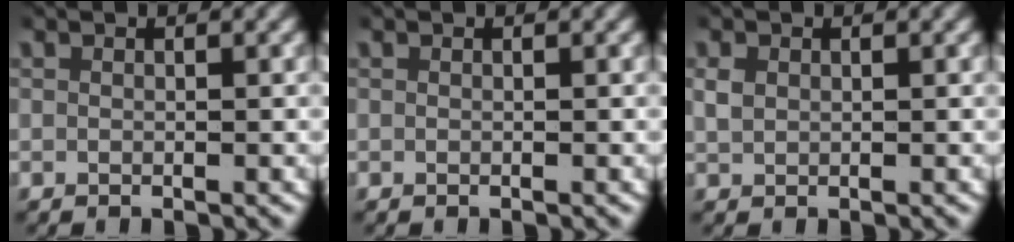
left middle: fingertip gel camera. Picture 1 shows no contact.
{"total": 0.0}
{"total": 1.3, "force": [0.3, 1.1, 0.7], "torque": [-0.018, 0.001, 0.012]}